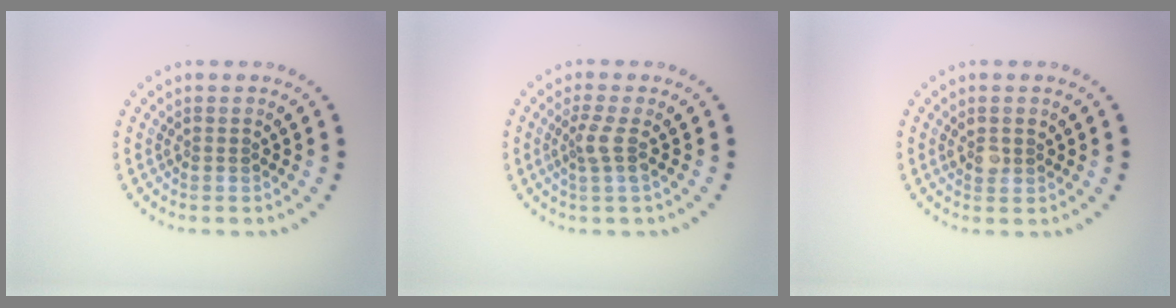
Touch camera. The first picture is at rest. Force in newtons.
{"total": 2.0, "press": 1.5, "slide": 1.3}
{"total": 1.5, "press": 1.4, "slide": 0.7}